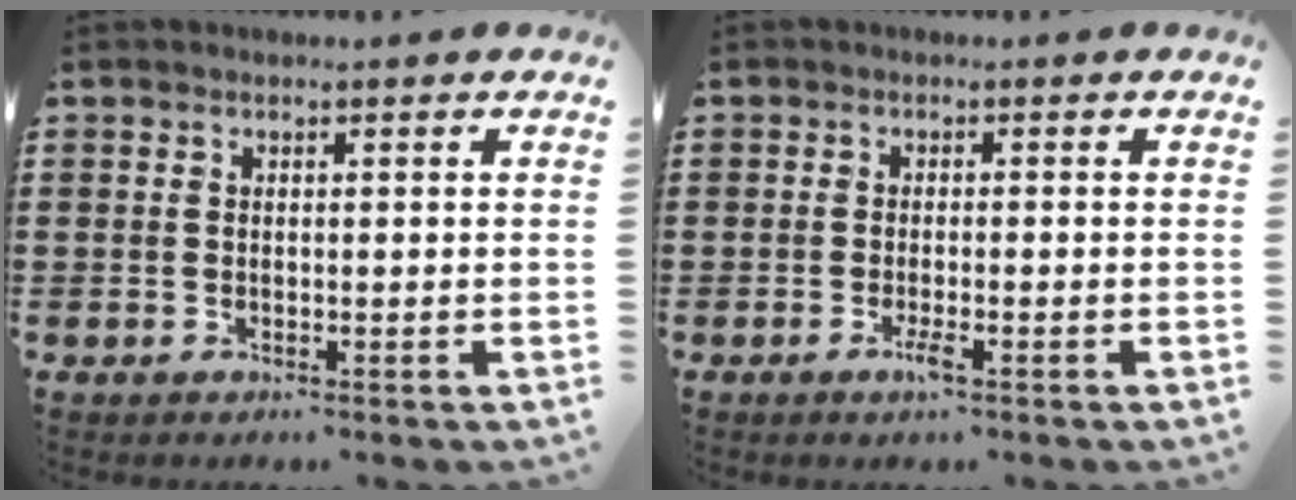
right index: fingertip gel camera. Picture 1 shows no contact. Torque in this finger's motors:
{"motor_torque": [0.31, -0.14, 0.05, 0.01]}